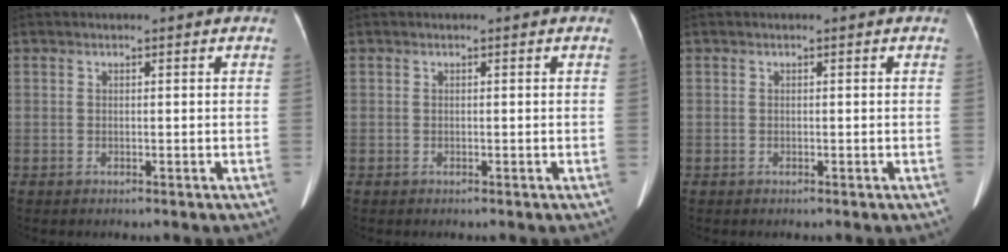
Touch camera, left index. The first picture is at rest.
{"total": 0.0}
{"total": 0.0}